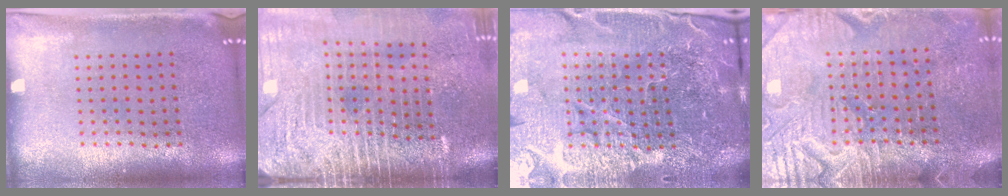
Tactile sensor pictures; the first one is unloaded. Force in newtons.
{"total": 4.5, "press": 3.8, "slide": 2.4}
{"total": 6.6, "press": 5.8, "slide": 3.2}
{"total": 4.0, "press": 3.8, "slide": 1.3}